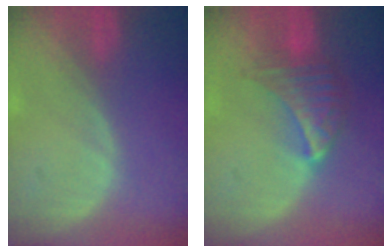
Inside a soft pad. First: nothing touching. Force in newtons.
{"total": 7.0, "press": 6.2, "slide": 3.2}